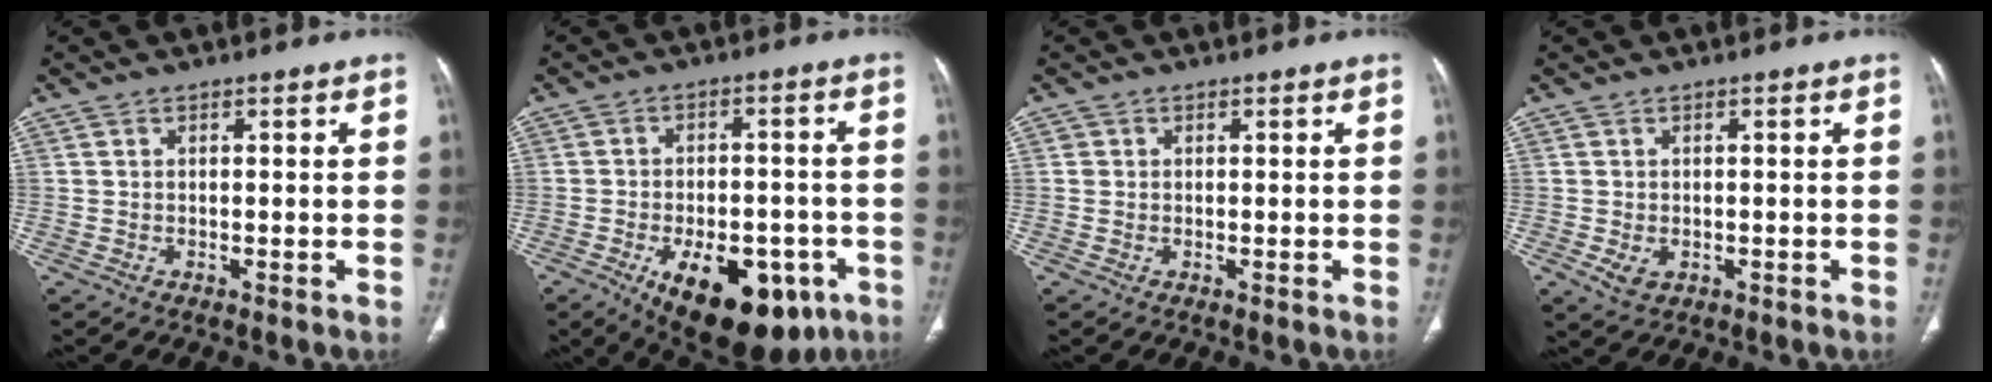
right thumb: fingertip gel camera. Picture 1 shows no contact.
{"total": 18.6, "force": [-8.4, 9.8, 13.4], "torque": [-0.159, 0.019, -0.103]}
{"total": 0.7, "force": [0.1, 0.7, 0.1], "torque": [0.004, 0.003, 0.002]}
{"total": 2.8, "force": [-0.7, 2.1, 1.7], "torque": [-0.030, -0.004, -0.002]}